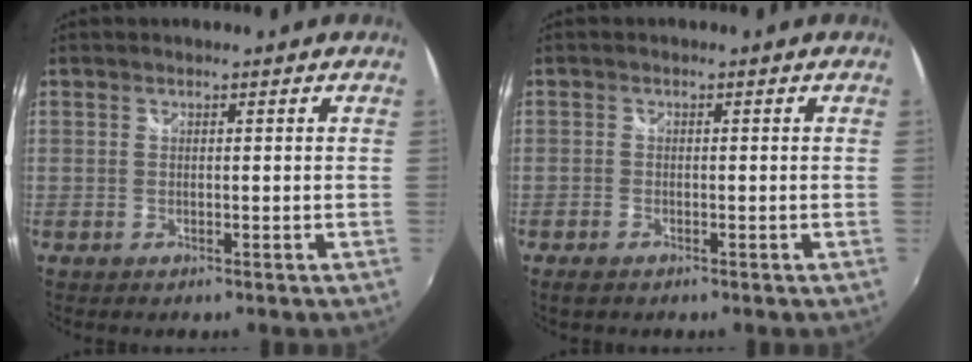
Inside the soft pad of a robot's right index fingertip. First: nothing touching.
{"total": 2.0, "force": [-1.5, 0.9, 0.9], "torque": [-0.023, -0.005, -0.029]}